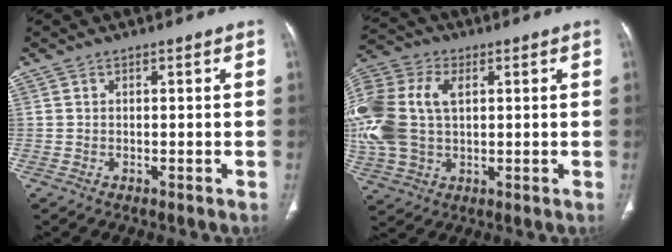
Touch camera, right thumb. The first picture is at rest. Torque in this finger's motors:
{"motor_torque": [0.49, 0.52, 1.69, -0.18, 0.27]}